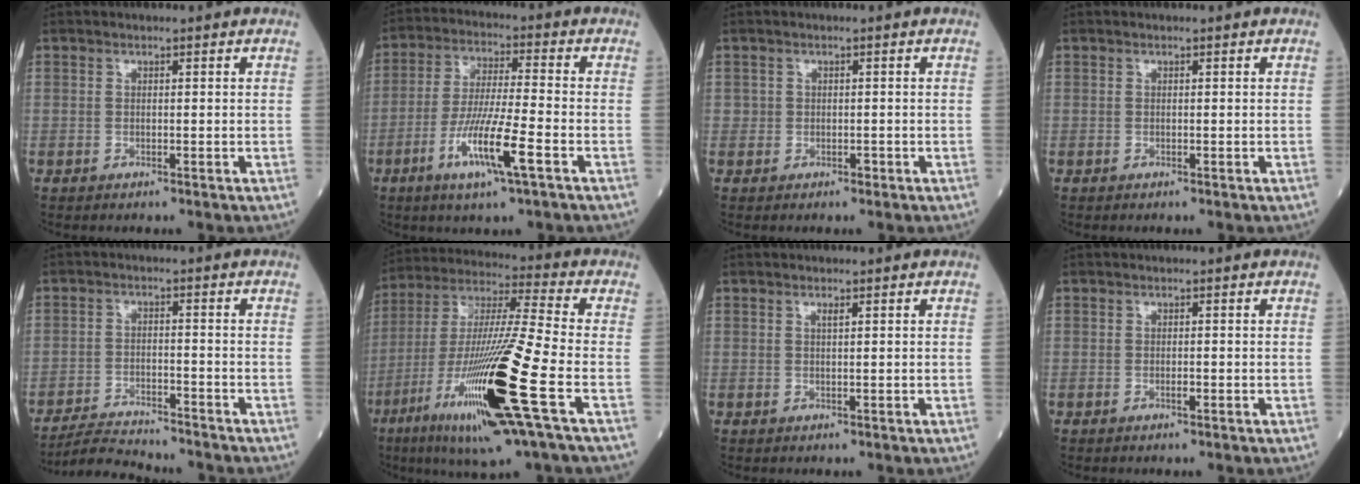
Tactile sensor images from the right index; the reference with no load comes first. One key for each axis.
{"total": 10.5, "fx": -4.5, "fy": 0.3, "fz": 9.5, "tx": -0.186, "ty": -0.014, "tz": -0.083}
{"total": 0.9, "fx": -0.2, "fy": 0.9, "fz": 0.2, "tx": -0.001, "ty": 0.004, "tz": -0.001}
{"total": 0.0}
{"total": 7.8, "fx": -7.6, "fy": 0.1, "fz": 1.9, "tx": -0.031, "ty": -0.010, "tz": -0.129}
{"total": 22.0, "fx": -8.1, "fy": 0.2, "fz": 20.4, "tx": -0.404, "ty": -0.037, "tz": -0.151}
{"total": 0.7, "fx": 0.4, "fy": 0.0, "fz": 0.5, "tx": -0.014, "ty": 0.000, "tz": 0.008}
{"total": 0.6, "fx": -0.2, "fy": 0.1, "fz": 0.5, "tx": -0.012, "ty": 0.001, "tz": -0.001}